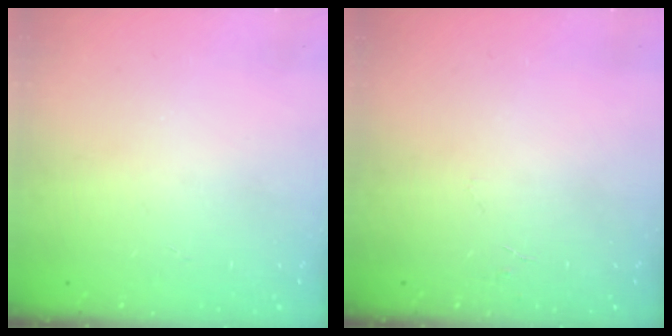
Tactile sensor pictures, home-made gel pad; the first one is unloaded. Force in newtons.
{"total": 3.6, "press": 3.6, "slide": 0.3}